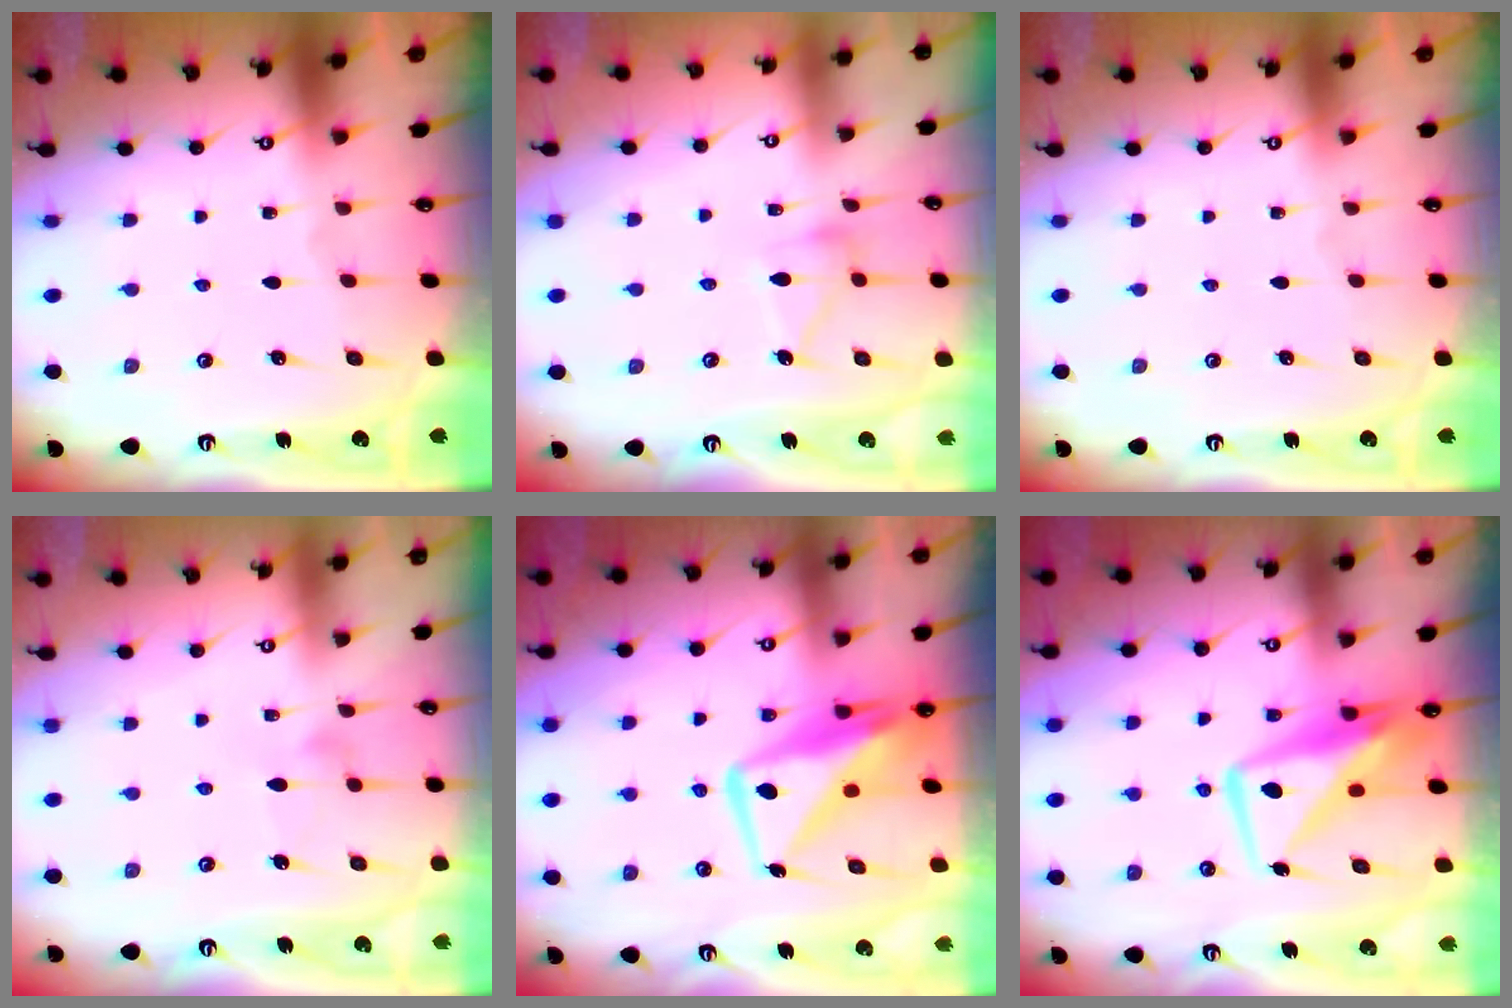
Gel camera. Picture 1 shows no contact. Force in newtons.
{"total": 11.5, "press": 11.5, "slide": 0.7}
{"total": 0.0}
{"total": 5.6, "press": 5.6, "slide": 0.2}
{"total": 11.8, "press": 11.7, "slide": 1.4}
{"total": 10.0, "press": 9.9, "slide": 1.3}